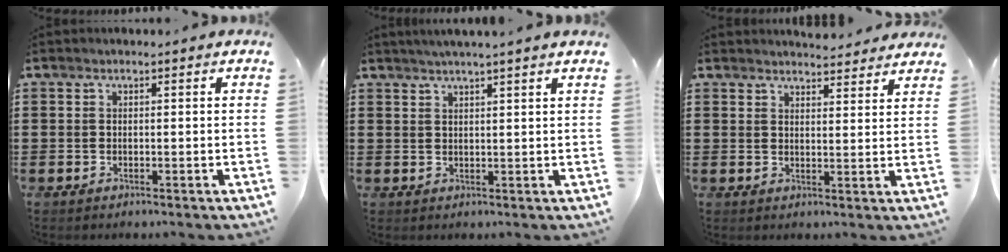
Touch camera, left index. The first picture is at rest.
{"total": 2.3, "force": [2.1, -0.7, 0.7], "torque": [-0.016, -0.002, 0.039]}
{"total": 3.5, "force": [3.5, 0.3, 0.2], "torque": [-0.005, -0.018, 0.064]}